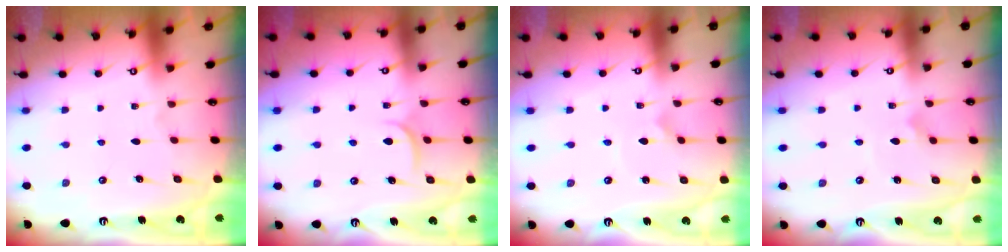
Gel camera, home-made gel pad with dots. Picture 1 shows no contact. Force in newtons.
{"total": 5.6, "press": 5.6, "slide": 0.4}
{"total": 1.0, "press": 1.0, "slide": 0.0}
{"total": 2.4, "press": 2.4, "slide": 0.2}